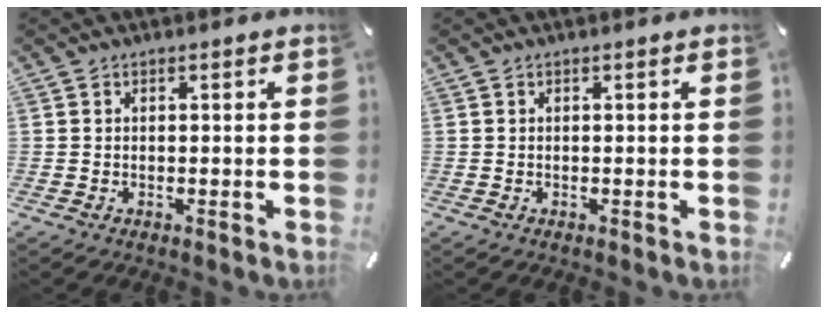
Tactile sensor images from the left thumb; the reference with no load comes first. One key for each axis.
{"total": 0.0}